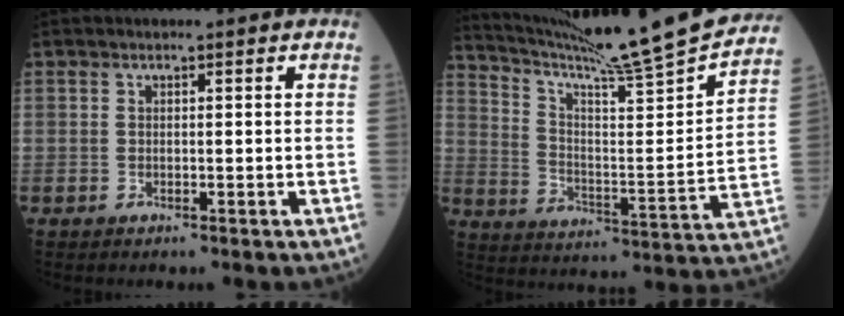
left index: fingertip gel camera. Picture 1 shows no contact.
{"total": 24.1, "force": [21.9, -1.9, 9.8], "torque": [-0.178, -0.075, 0.314]}